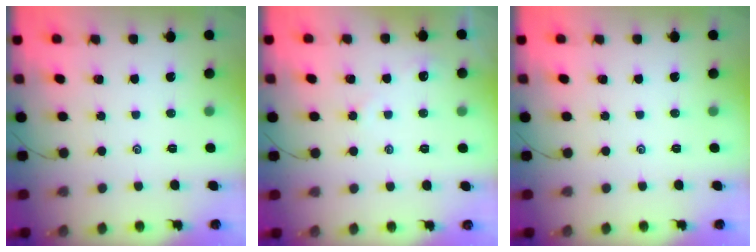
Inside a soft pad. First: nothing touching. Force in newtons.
{"total": 2.4, "press": 2.4, "slide": 0.4}
{"total": 0.0}